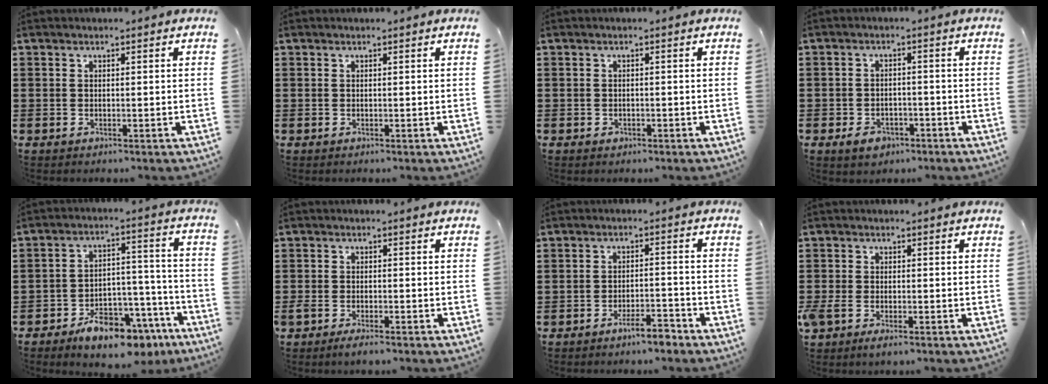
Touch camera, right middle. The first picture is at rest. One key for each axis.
{"total": 0.0}
{"total": 0.6, "fx": -0.4, "fy": 0.4, "fz": 0.2, "tx": -0.005, "ty": 0.001, "tz": -0.008}
{"total": 2.9, "fx": -2.1, "fy": 1.7, "fz": 1.1, "tx": -0.023, "ty": 0.005, "tz": -0.043}
{"total": 8.5, "fx": -6.9, "fy": 3.5, "fz": 3.6, "tx": -0.053, "ty": 0.036, "tz": -0.125}
{"total": 1.9, "fx": -1.5, "fy": 0.4, "fz": 1.2, "tx": -0.029, "ty": 0.000, "tz": -0.031}
{"total": 4.1, "fx": -3.5, "fy": 0.6, "fz": 2.1, "tx": -0.039, "ty": 0.003, "tz": -0.068}
{"total": 2.2, "fx": -1.2, "fy": 0.8, "fz": 1.6, "tx": -0.050, "ty": -0.007, "tz": -0.028}